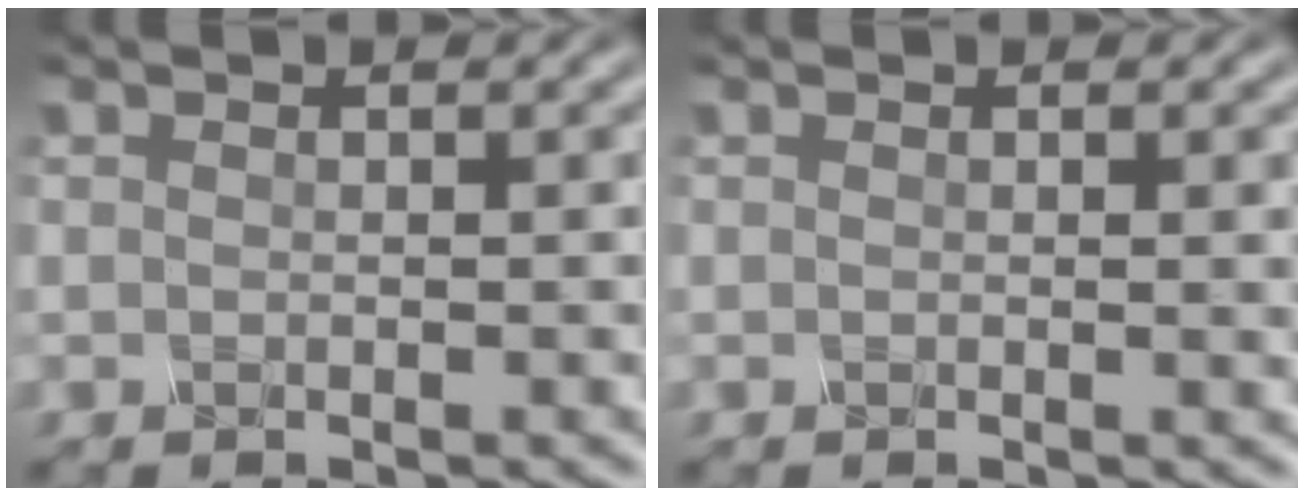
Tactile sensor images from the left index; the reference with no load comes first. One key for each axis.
{"total": 1.7, "fx": 0.2, "fy": 0.5, "fz": 1.6, "tx": -0.015, "ty": 0.001, "tz": -0.002}